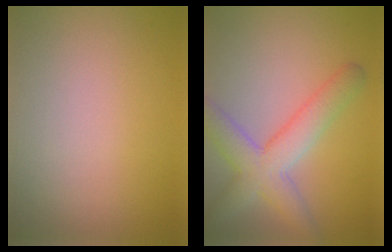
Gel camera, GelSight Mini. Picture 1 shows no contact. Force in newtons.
{"total": 5.6, "press": 5.6, "slide": 0.3}